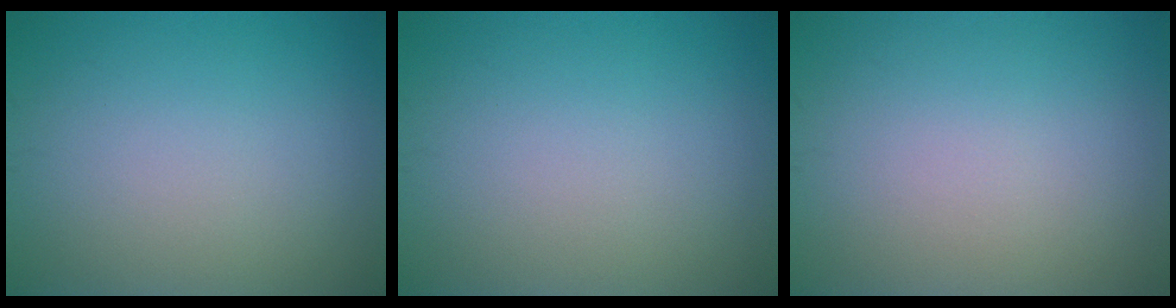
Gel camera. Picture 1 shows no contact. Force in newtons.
{"total": 0.0}
{"total": 0.0}